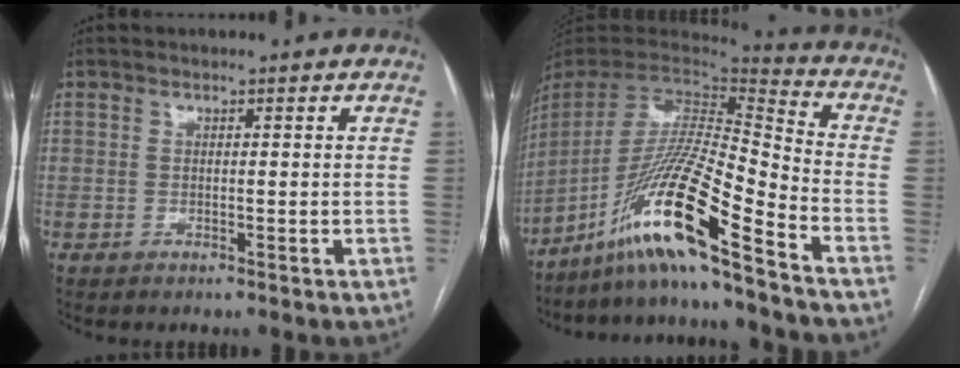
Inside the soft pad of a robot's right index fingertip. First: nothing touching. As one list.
[{"total": 19.7, "force": [-13.7, -1.0, 14.1], "torque": [-0.298, -0.019, -0.257]}]